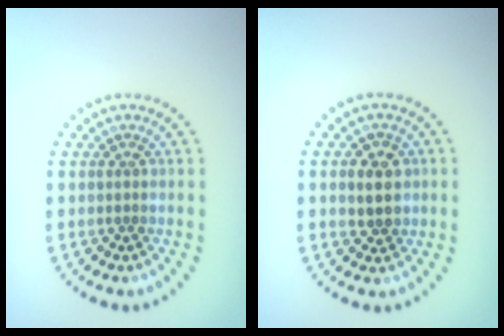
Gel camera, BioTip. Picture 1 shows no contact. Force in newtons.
{"total": 2.8, "press": 2.7, "slide": 0.6}